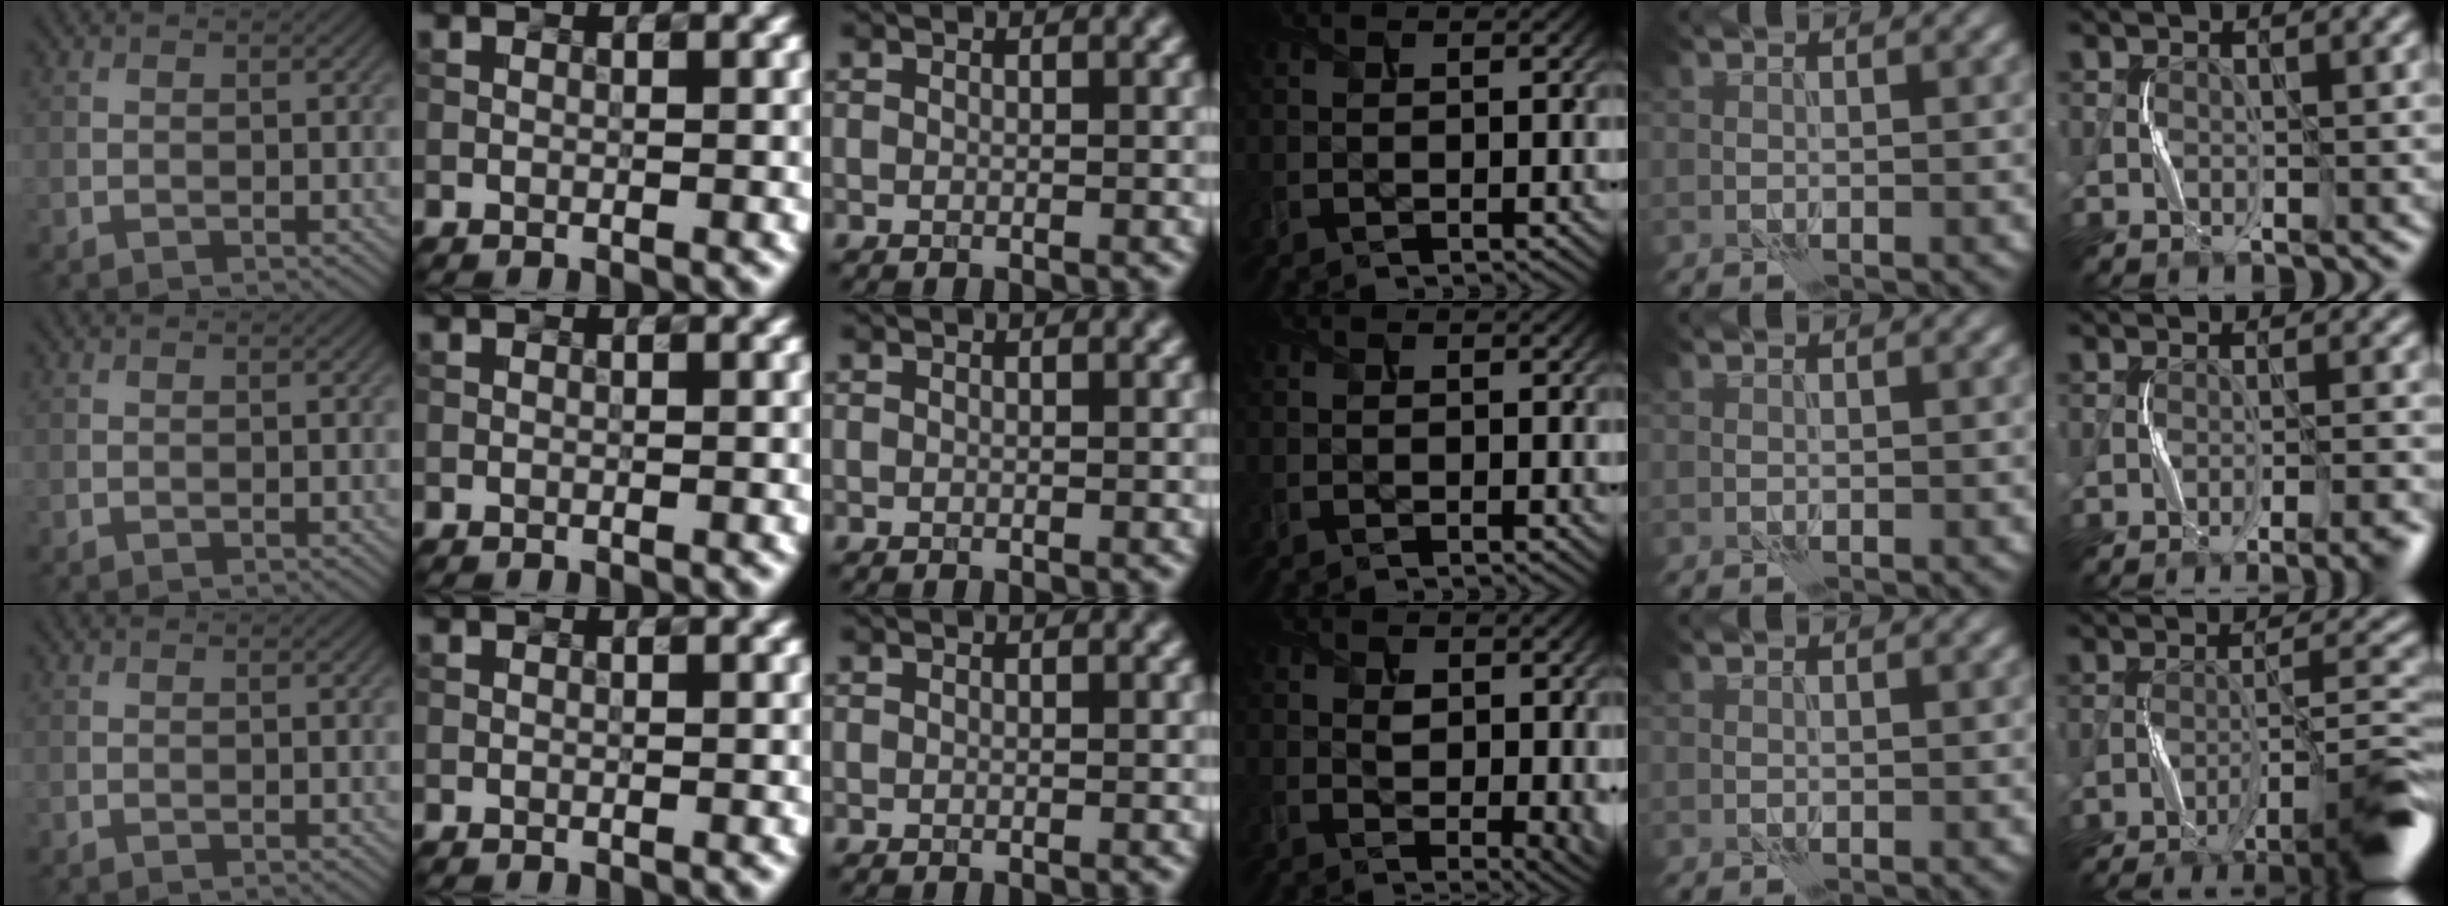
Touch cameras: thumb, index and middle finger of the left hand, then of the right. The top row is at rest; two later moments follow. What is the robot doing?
{"motion": "squeeze", "object": "paper clamp"}